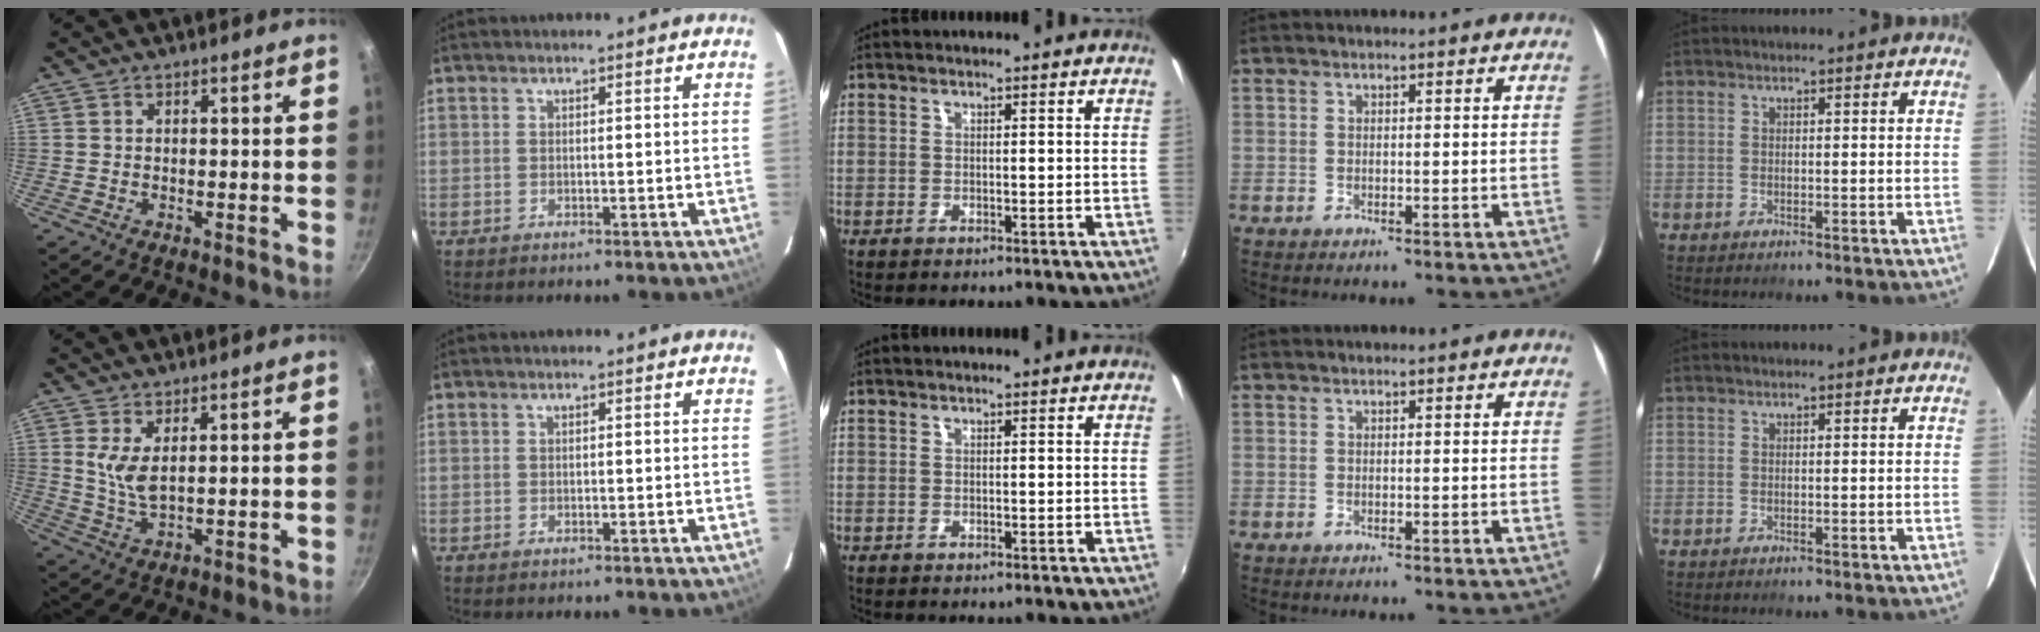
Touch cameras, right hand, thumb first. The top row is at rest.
{"thumb": {"total": 5.4, "force": [2.1, 2.2, 4.5], "torque": [-0.086, -0.022, 0.047]}}